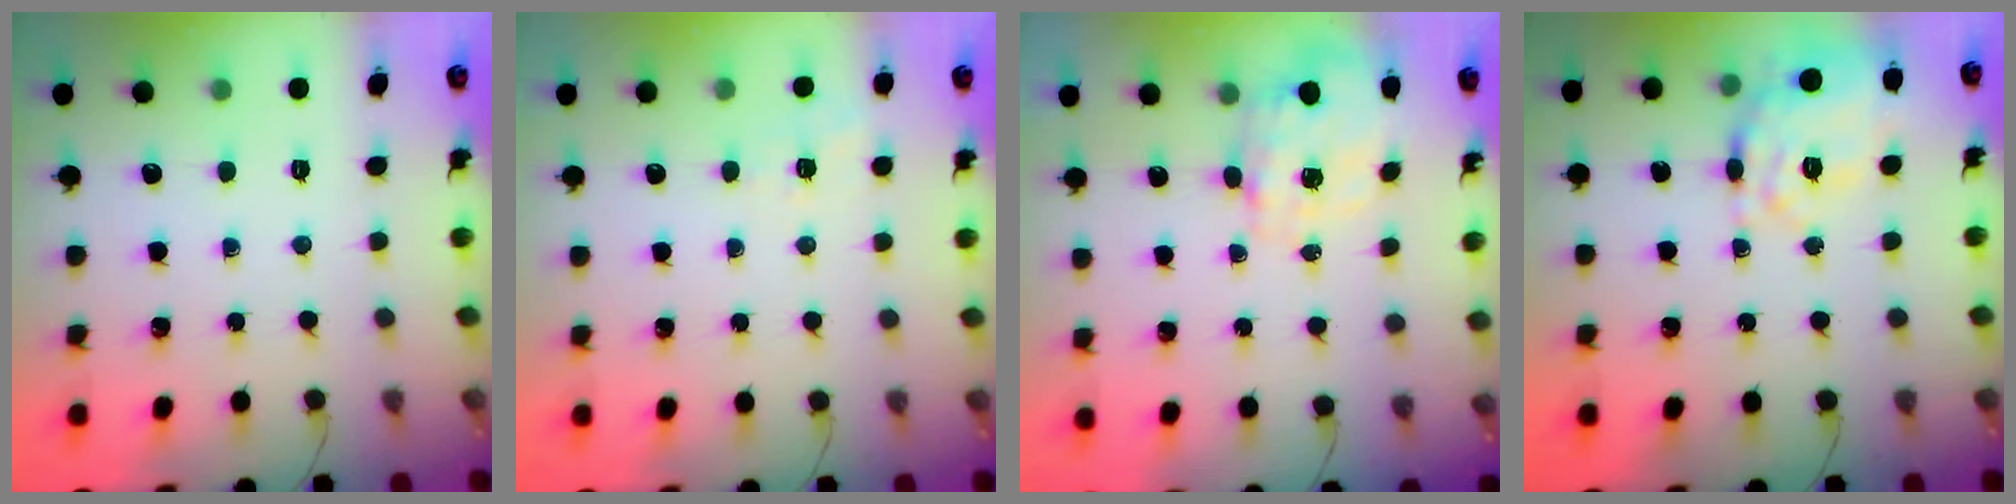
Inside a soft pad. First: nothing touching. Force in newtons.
{"total": 5.6, "press": 5.3, "slide": 1.8}
{"total": 2.5, "press": 2.4, "slide": 1.0}
{"total": 14.8, "press": 14.7, "slide": 1.9}